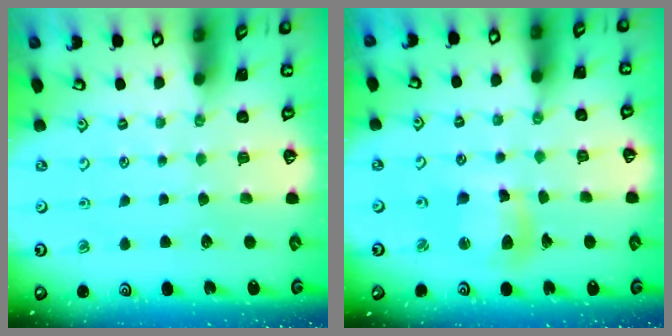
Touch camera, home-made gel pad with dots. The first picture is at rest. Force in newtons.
{"total": 9.8, "press": 9.7, "slide": 1.2}